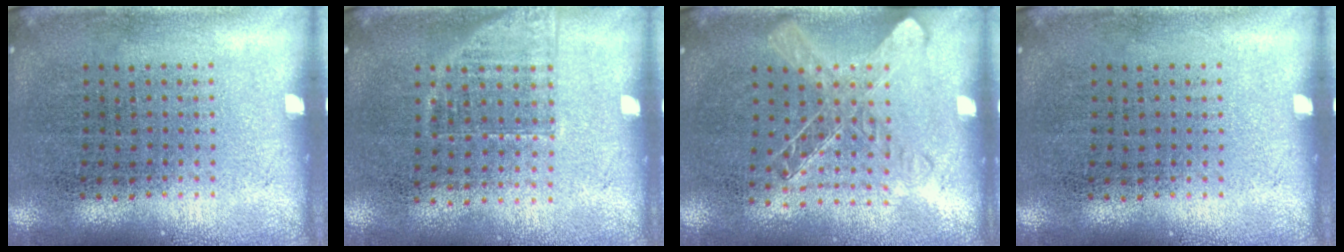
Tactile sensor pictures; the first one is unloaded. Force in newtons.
{"total": 1.2, "press": 1.0, "slide": 0.7}
{"total": 1.4, "press": 1.3, "slide": 0.6}
{"total": 0.0}